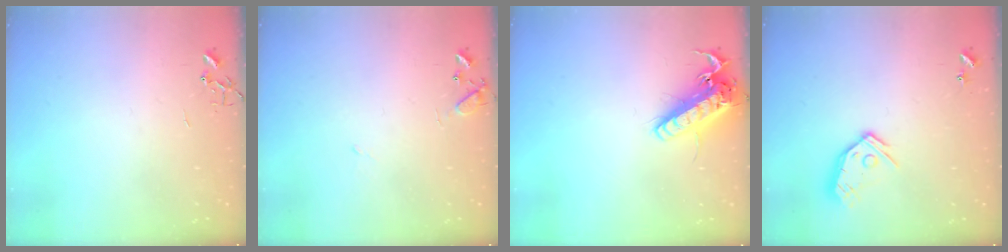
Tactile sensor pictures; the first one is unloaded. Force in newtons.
{"total": 8.6, "press": 8.5, "slide": 1.1}
{"total": 16.4, "press": 16.1, "slide": 3.2}
{"total": 11.0, "press": 10.9, "slide": 1.2}